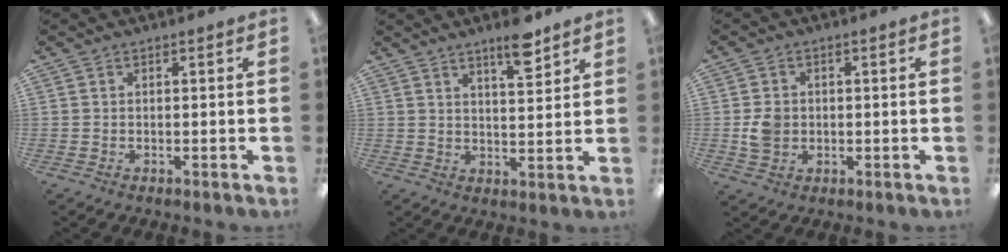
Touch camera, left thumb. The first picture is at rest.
{"total": 7.9, "force": [5.8, 2.0, 5.1], "torque": [-0.073, -0.035, 0.094]}
{"total": 4.5, "force": [-0.2, 3.9, 2.3], "torque": [-0.033, 0.006, -0.002]}